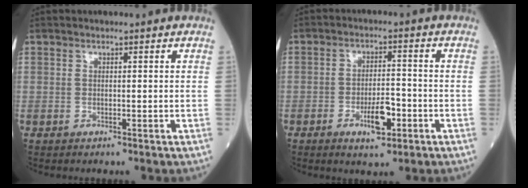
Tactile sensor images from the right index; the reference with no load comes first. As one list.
[{"total": 5.4, "force": [-2.4, 1.8, 4.5], "torque": [-0.079, 0.000, -0.036]}]